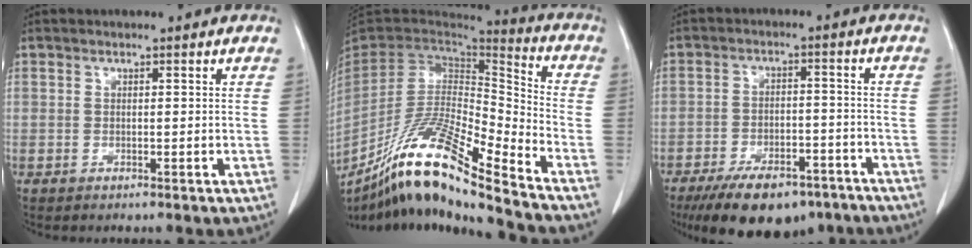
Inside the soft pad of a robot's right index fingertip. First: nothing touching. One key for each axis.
{"total": 19.9, "fx": -15.1, "fy": 0.4, "fz": 13.0, "tx": -0.253, "ty": -0.021, "tz": -0.281}
{"total": 15.1, "fx": -11.2, "fy": 6.0, "fz": 8.1, "tx": -0.128, "ty": -0.003, "tz": -0.169}